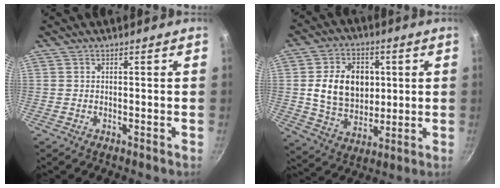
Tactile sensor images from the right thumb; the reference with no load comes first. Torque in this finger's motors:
{"motor_torque": [-0.02, 0.34, 0.61, -0.45, 0.20]}